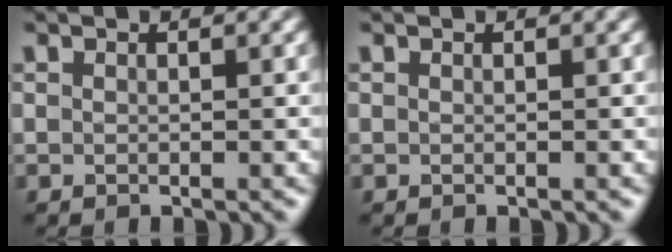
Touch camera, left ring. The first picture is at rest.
{"total": 0.0}